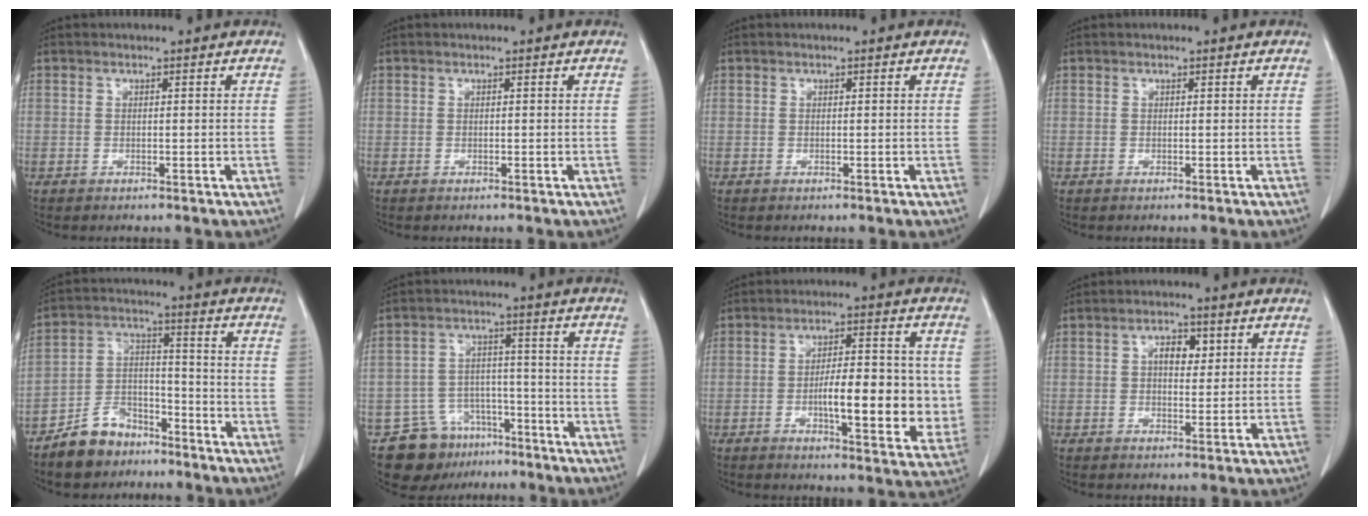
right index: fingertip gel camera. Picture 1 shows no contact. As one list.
[{"total": 0.0}, {"total": 0.0}, {"total": 0.0}, {"total": 8.5, "force": [-6.6, 4.7, 2.6], "torque": [-0.054, 0.015, -0.119]}, {"total": 10.2, "force": [-6.9, 7.1, 2.5], "torque": [-0.043, 0.031, -0.102]}, {"total": 12.7, "force": [-1.2, 3.8, 12.1], "torque": [-0.173, 0.003, -0.015]}, {"total": 3.7, "force": [1.1, 2.0, 2.9], "torque": [-0.046, 0.006, 0.017]}]